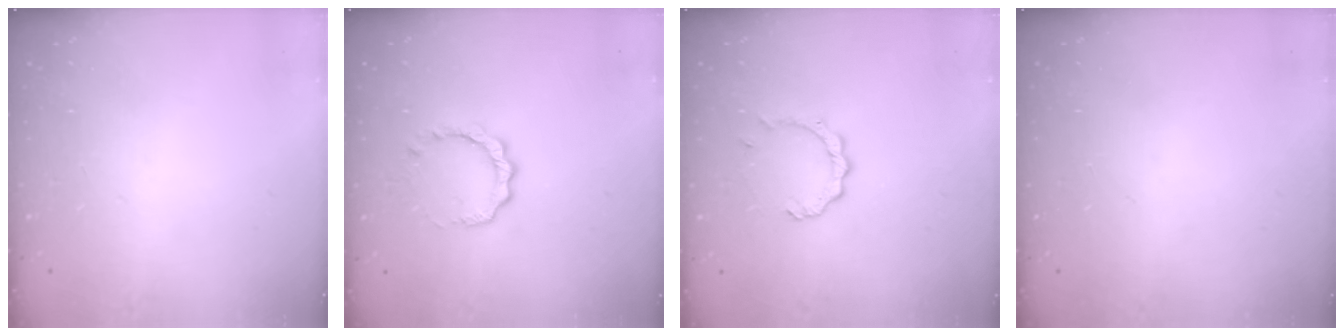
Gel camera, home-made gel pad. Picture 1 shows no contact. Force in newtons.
{"total": 5.2, "press": 5.2, "slide": 0.5}
{"total": 3.6, "press": 3.6, "slide": 0.4}
{"total": 1.4, "press": 1.4, "slide": 0.1}